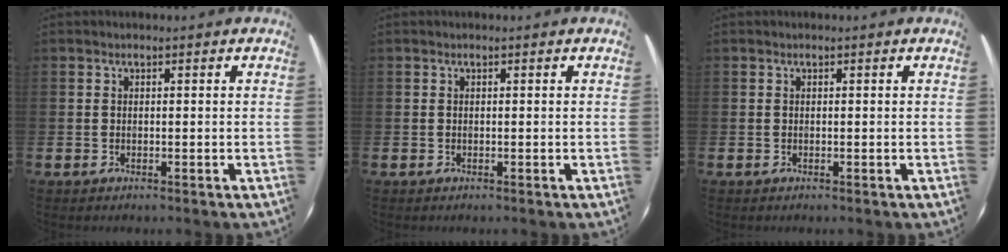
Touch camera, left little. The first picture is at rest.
{"total": 0.0}
{"total": 0.0}